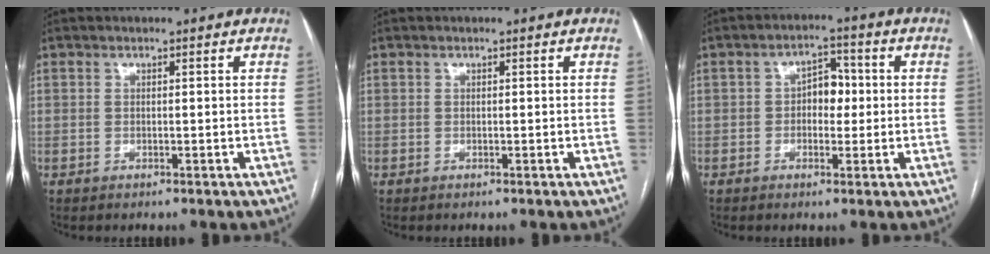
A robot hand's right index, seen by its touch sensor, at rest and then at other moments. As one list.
[{"total": 0.0}, {"total": 4.2, "force": [-0.2, 2.5, 3.4], "torque": [-0.048, 0.018, -0.006]}]